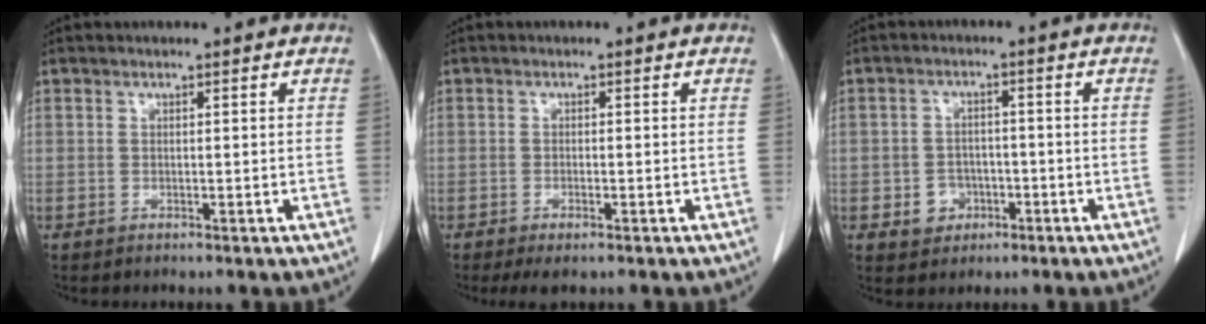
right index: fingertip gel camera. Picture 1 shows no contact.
{"total": 2.8, "force": [-1.8, 0.6, 2.0], "torque": [-0.036, -0.006, -0.027]}
{"total": 4.0, "force": [-1.5, 3.5, 1.3], "torque": [-0.017, 0.008, -0.018]}